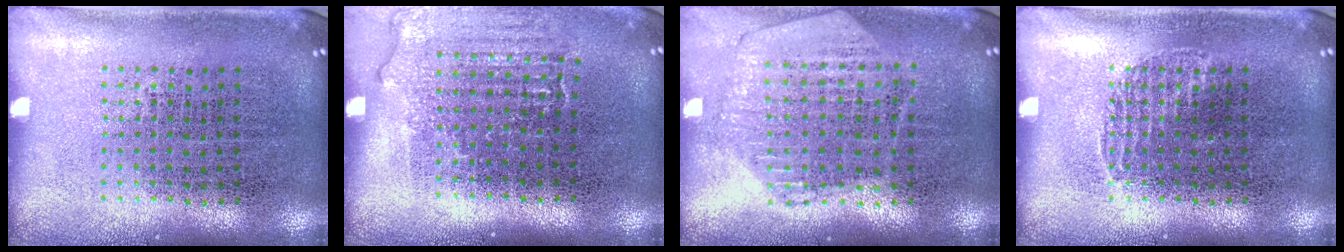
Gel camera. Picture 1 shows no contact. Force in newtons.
{"total": 1.0, "press": 1.0, "slide": 0.3}
{"total": 0.6, "press": 0.6, "slide": 0.1}
{"total": 0.6, "press": 0.6, "slide": 0.1}